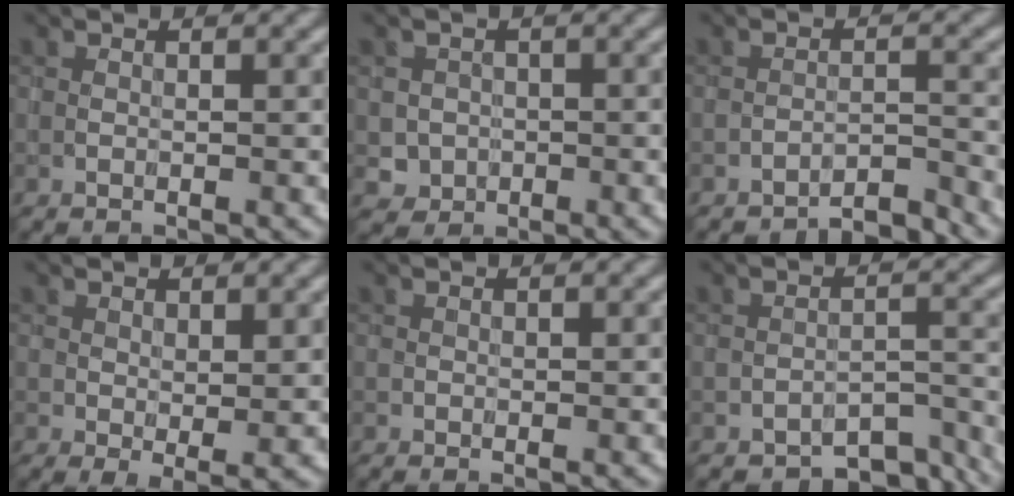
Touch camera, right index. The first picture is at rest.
{"total": 1.8, "force": [-0.5, 1.8, -0.1], "torque": [0.008, 0.001, -0.004]}
{"total": 3.7, "force": [-3.7, 0.2, 0.6], "torque": [0.003, 0.014, -0.056]}
{"total": 1.4, "force": [0.2, 0.4, 1.3], "torque": [-0.021, -0.004, 0.010]}
{"total": 0.0}
{"total": 4.6, "force": [-4.3, 1.2, 1.2], "torque": [-0.007, 0.003, -0.056]}